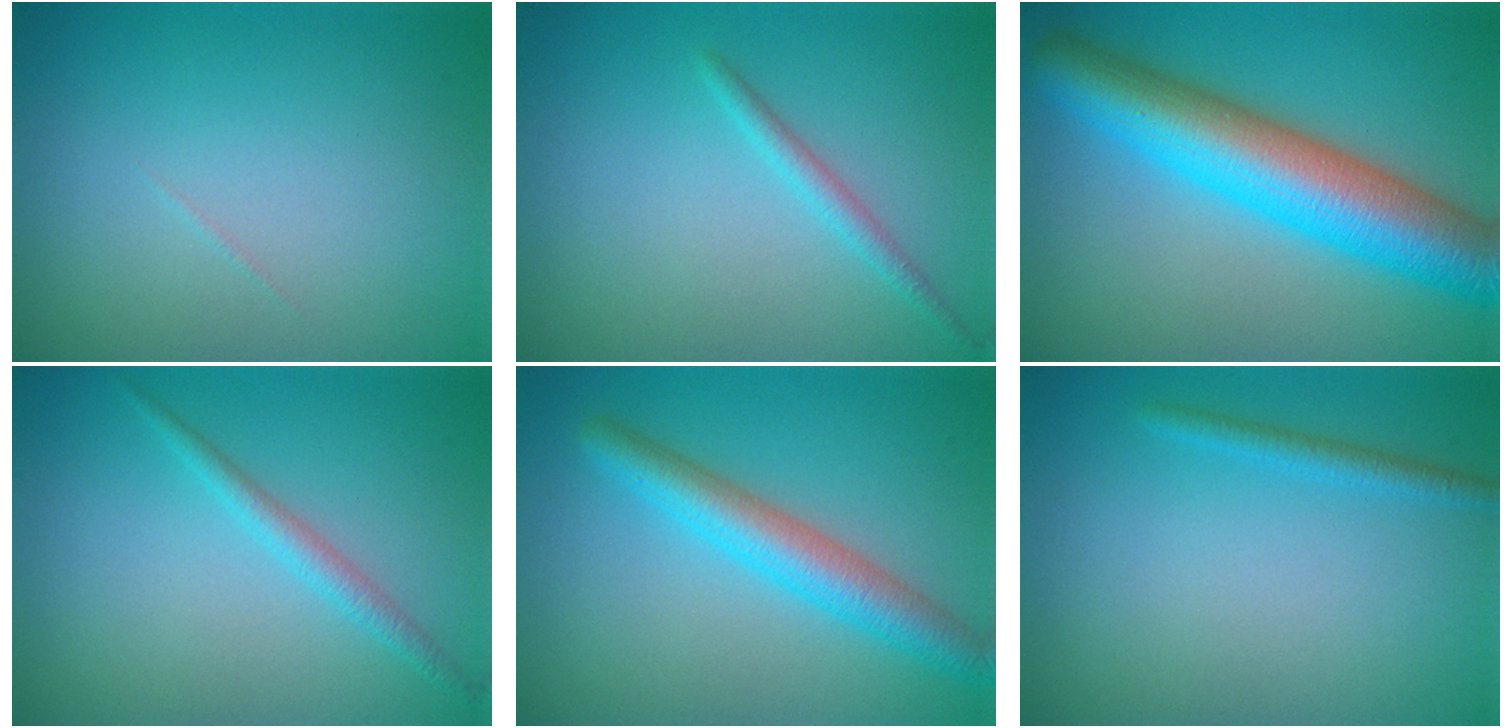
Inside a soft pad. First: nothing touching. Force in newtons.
{"total": 1.4, "press": 1.4, "slide": 0.0}
{"total": 10.1, "press": 10.1, "slide": 0.2}
{"total": 1.6, "press": 1.6, "slide": 0.1}
{"total": 4.5, "press": 4.5, "slide": 0.0}
{"total": 1.5, "press": 1.4, "slide": 0.1}